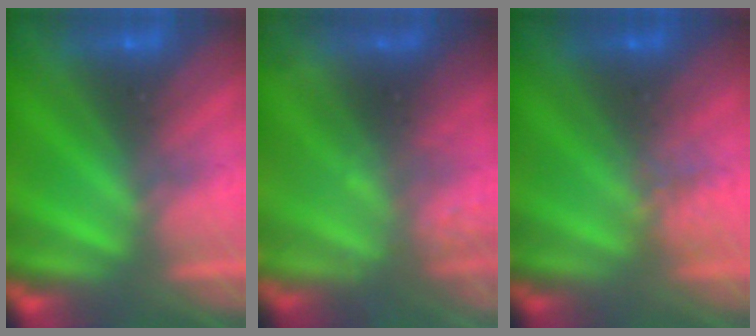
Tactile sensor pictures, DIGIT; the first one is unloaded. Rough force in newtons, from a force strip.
{"total": 2.3}
{"total": 2.5}